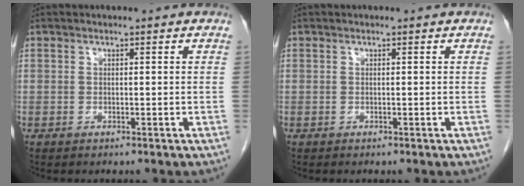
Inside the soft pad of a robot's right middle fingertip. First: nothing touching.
{"total": 0.0}